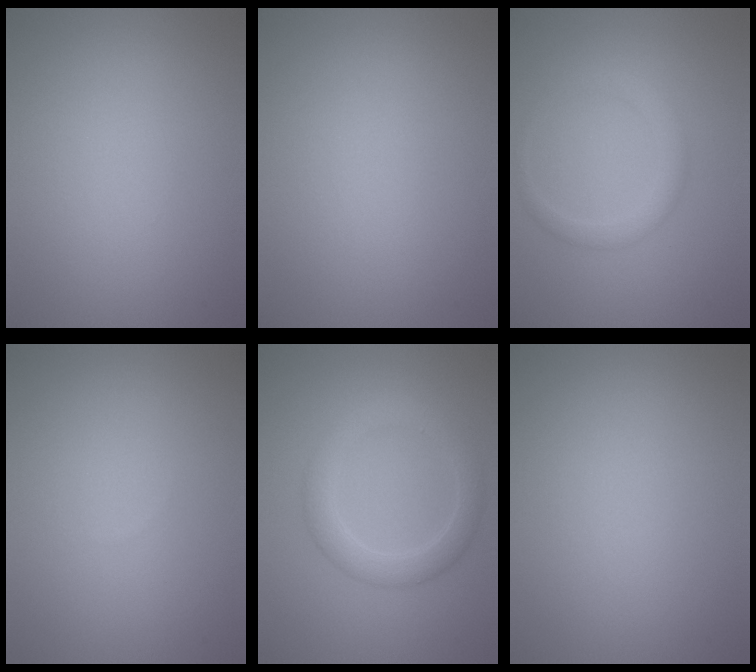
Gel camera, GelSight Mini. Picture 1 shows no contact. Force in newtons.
{"total": 0.0}
{"total": 2.0, "press": 2.0, "slide": 0.1}
{"total": 0.0}
{"total": 3.2, "press": 3.2, "slide": 0.2}
{"total": 0.0}